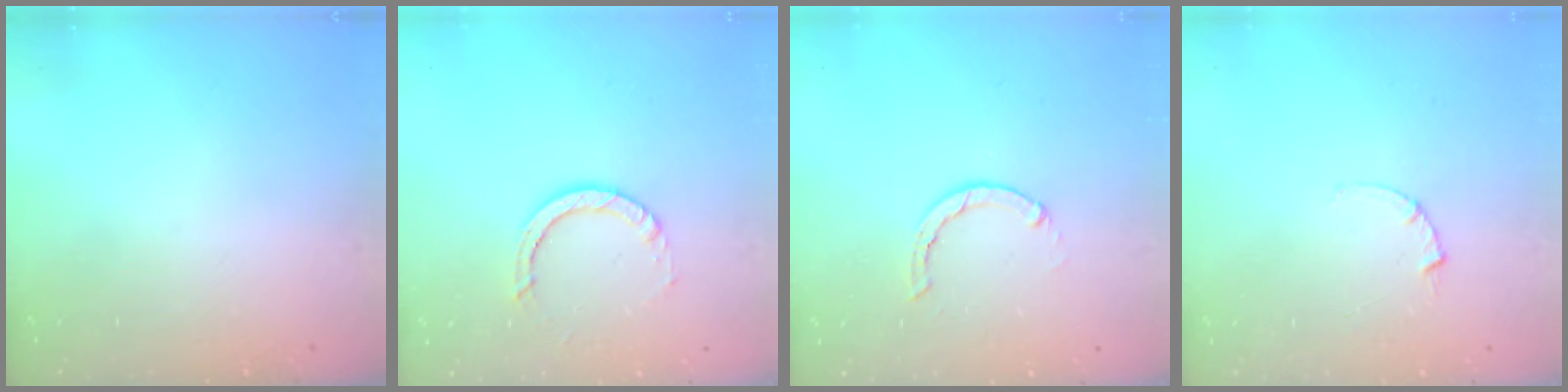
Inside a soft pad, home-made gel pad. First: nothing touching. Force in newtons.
{"total": 7.0, "press": 6.9, "slide": 0.9}
{"total": 2.1, "press": 2.1, "slide": 0.3}
{"total": 2.5, "press": 2.5, "slide": 0.3}